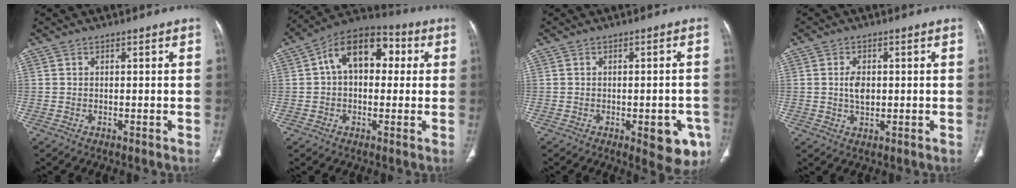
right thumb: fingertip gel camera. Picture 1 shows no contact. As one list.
[{"total": 14.1, "force": [2.7, 9.0, 10.4], "torque": [-0.132, 0.035, 0.032]}, {"total": 8.5, "force": [-3.3, 3.5, 7.0], "torque": [-0.055, 0.004, -0.033]}, {"total": 3.8, "force": [0.2, 2.4, 2.9], "torque": [-0.048, 0.000, 0.005]}]